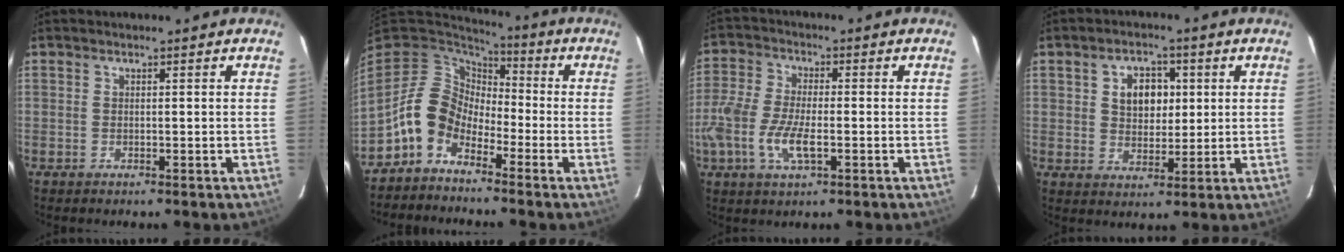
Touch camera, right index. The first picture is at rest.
{"total": 9.7, "force": [-5.4, 6.8, 4.3], "torque": [-0.089, 0.028, -0.119]}
{"total": 10.2, "force": [-3.4, 4.0, 8.7], "torque": [-0.192, -0.006, -0.072]}
{"total": 6.8, "force": [1.7, 4.9, 4.4], "torque": [-0.074, 0.016, 0.034]}